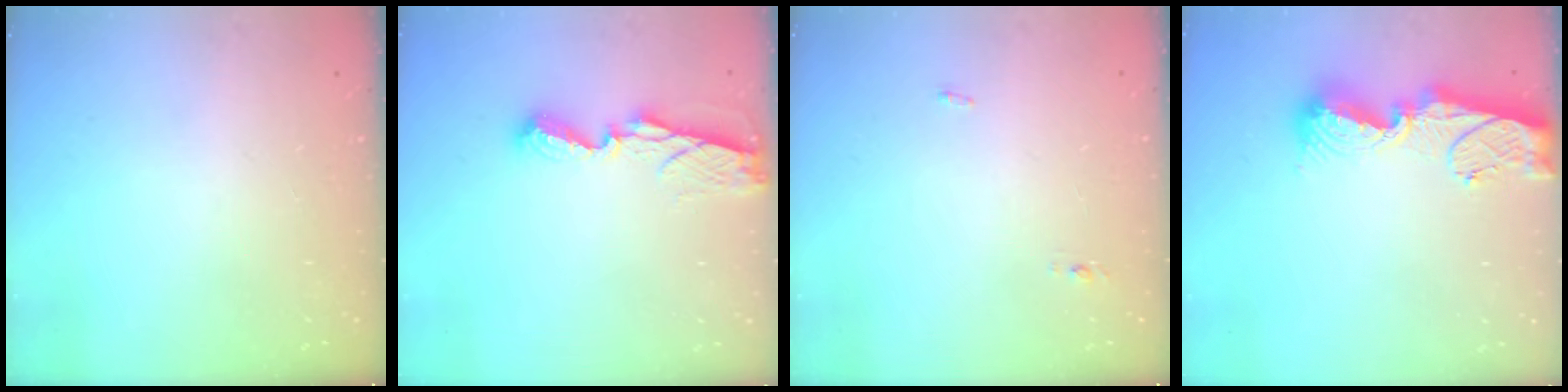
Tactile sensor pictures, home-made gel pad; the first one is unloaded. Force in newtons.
{"total": 6.8, "press": 6.8, "slide": 0.1}
{"total": 3.2, "press": 3.0, "slide": 1.0}
{"total": 11.9, "press": 11.9, "slide": 1.4}